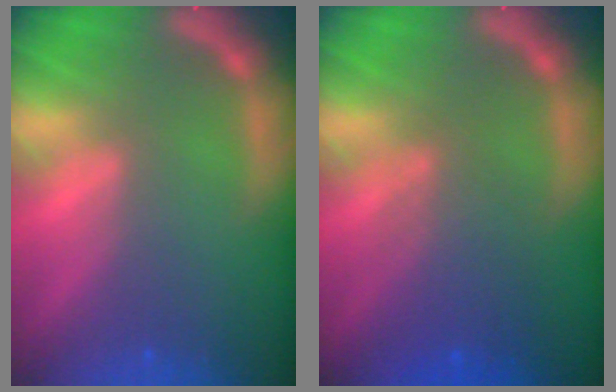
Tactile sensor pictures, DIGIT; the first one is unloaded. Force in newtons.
{"total": 4.6}